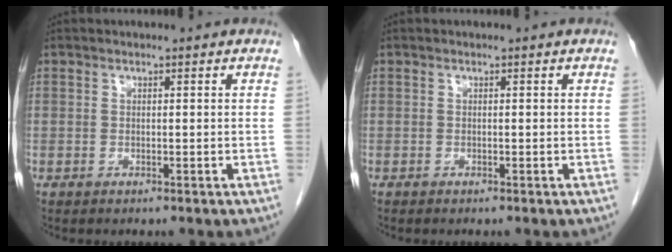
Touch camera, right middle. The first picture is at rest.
{"total": 0.0}